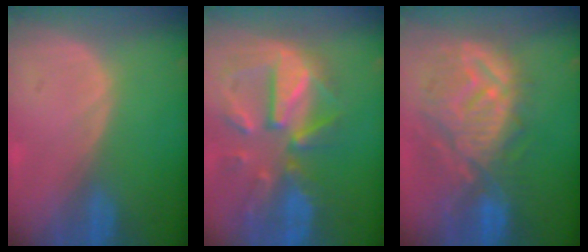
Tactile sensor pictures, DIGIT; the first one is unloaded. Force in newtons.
{"total": 11.9, "press": 10.4, "slide": 5.8}
{"total": 11.6, "press": 10.7, "slide": 4.6}